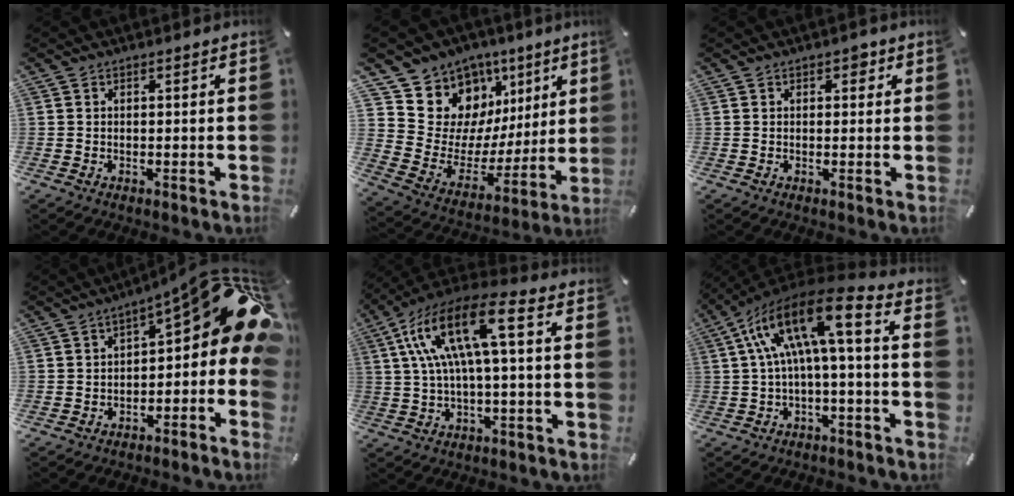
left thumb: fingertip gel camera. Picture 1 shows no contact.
{"total": 12.9, "force": [7.3, 10.4, 2.4], "torque": [-0.036, -0.083, 0.140]}
{"total": 1.7, "force": [0.8, 1.3, 0.7], "torque": [0.000, 0.001, 0.009]}
{"total": 16.7, "force": [4.5, 7.2, 14.4], "torque": [-0.167, -0.039, 0.070]}
{"total": 15.1, "force": [3.3, 4.0, 14.2], "torque": [-0.303, -0.008, 0.044]}
{"total": 16.3, "force": [2.6, 4.9, 15.3], "torque": [-0.283, -0.009, 0.036]}